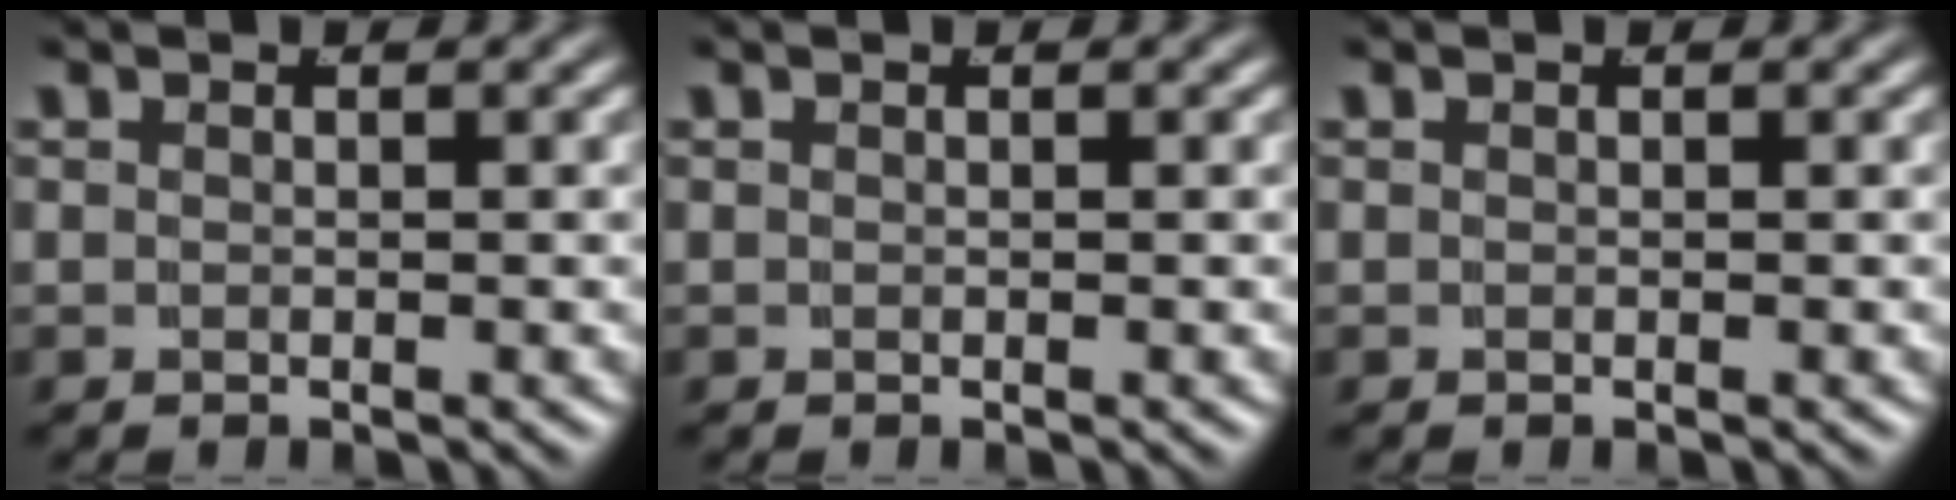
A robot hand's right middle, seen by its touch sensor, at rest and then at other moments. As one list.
[{"total": 0.0}, {"total": 0.0}]